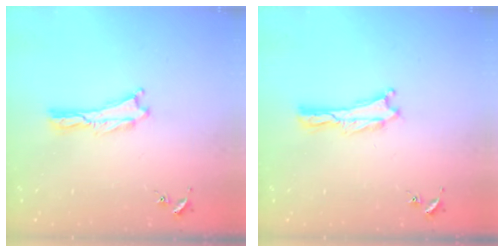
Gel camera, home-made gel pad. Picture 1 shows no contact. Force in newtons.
{"total": 0.0}